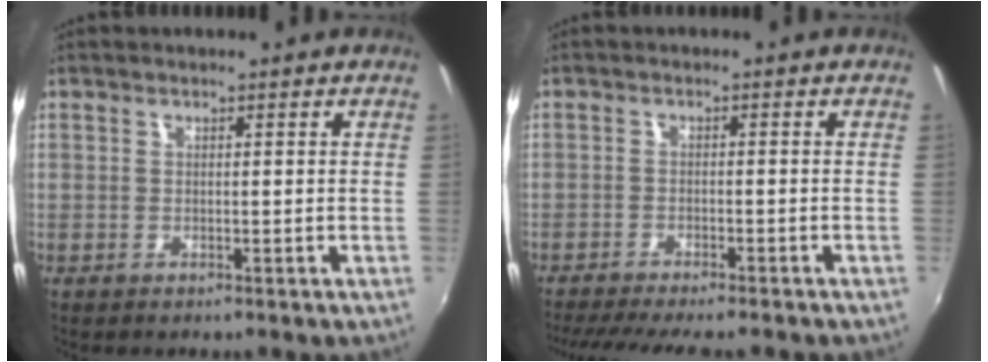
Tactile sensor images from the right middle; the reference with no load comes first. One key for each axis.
{"total": 11.3, "fx": -9.9, "fy": 1.3, "fz": 5.3, "tx": -0.114, "ty": -0.028, "tz": -0.151}